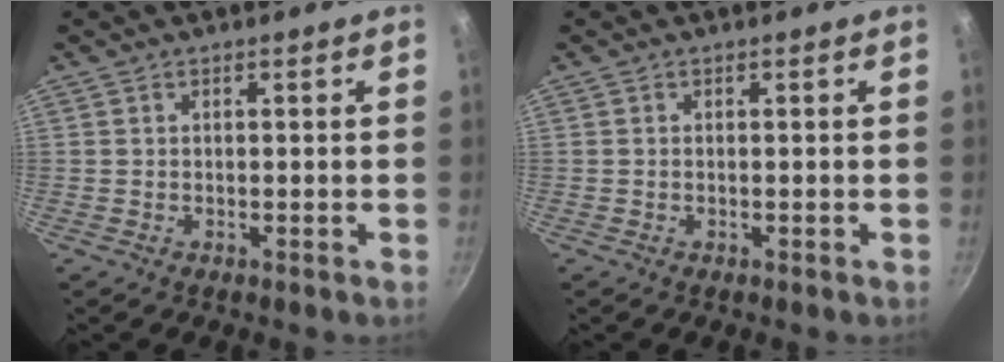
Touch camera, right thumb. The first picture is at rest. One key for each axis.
{"total": 0.0}